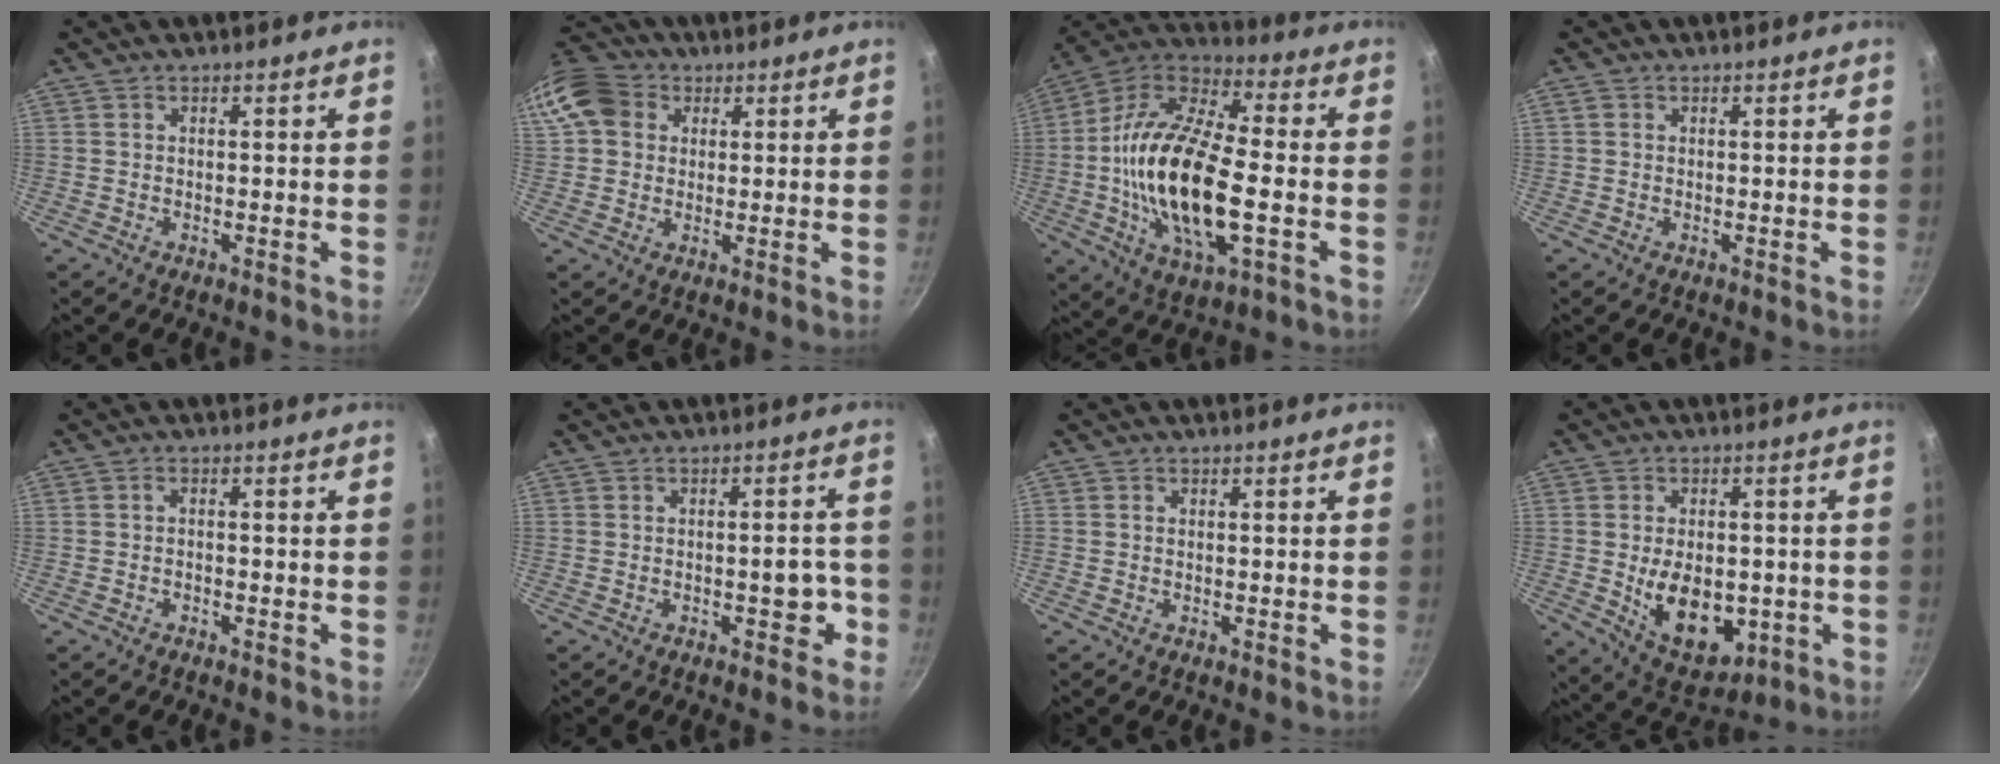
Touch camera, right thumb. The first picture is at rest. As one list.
[{"total": 12.1, "force": [3.2, 10.3, 5.5], "torque": [-0.100, 0.021, 0.046]}, {"total": 23.9, "force": [-3.1, 10.1, 21.5], "torque": [-0.414, 0.022, -0.072]}, {"total": 0.8, "force": [0.2, 0.7, 0.3], "torque": [-0.005, 0.003, 0.001]}, {"total": 1.0, "force": [-0.7, 0.4, 0.5], "torque": [-0.014, 0.008, -0.015]}, {"total": 4.9, "force": [-1.8, 2.2, 3.9], "torque": [-0.029, 0.022, -0.024]}, {"total": 0.0}, {"total": 13.7, "force": [-2.1, 8.9, 10.1], "torque": [-0.121, -0.010, -0.012]}]